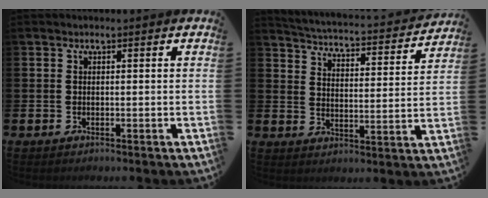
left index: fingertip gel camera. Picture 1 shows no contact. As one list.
[{"total": 3.7, "force": [3.5, 0.5, 0.9], "torque": [-0.036, -0.039, 0.050]}]